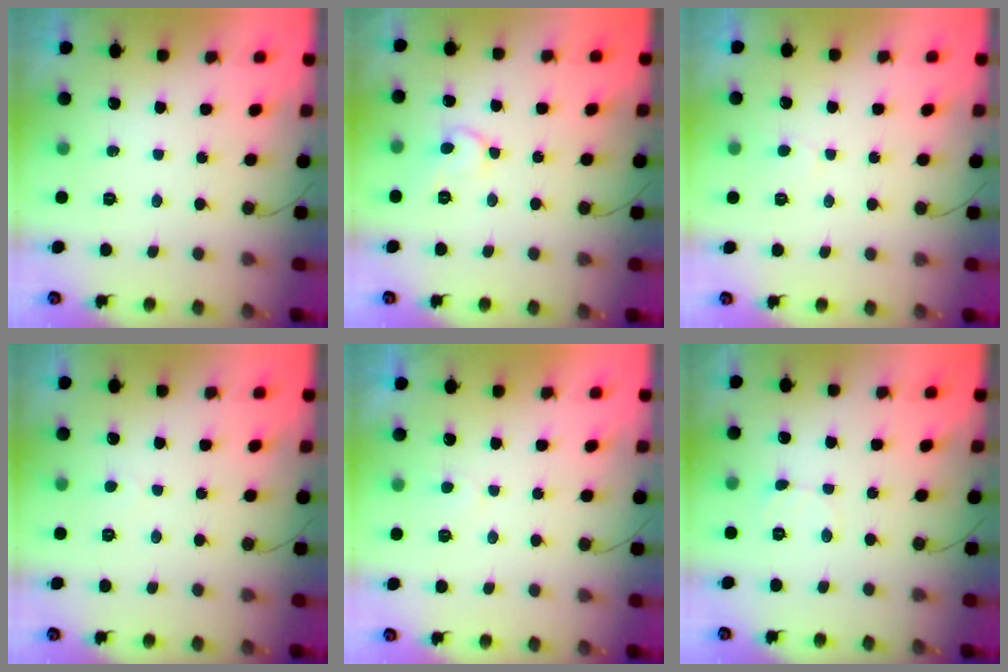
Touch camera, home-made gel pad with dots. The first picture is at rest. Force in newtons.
{"total": 7.7, "press": 7.7, "slide": 0.6}
{"total": 4.3, "press": 4.3, "slide": 0.4}
{"total": 2.0, "press": 2.0, "slide": 0.2}
{"total": 2.8, "press": 2.8, "slide": 0.3}
{"total": 2.9, "press": 2.9, "slide": 0.3}